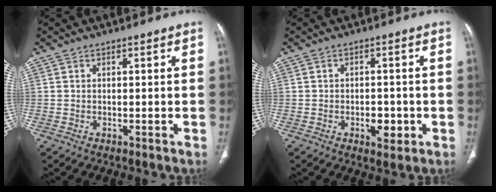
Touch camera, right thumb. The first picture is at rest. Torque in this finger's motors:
{"motor_torque": [0.54, 0.64, -0.22, 0.11, 0.19]}